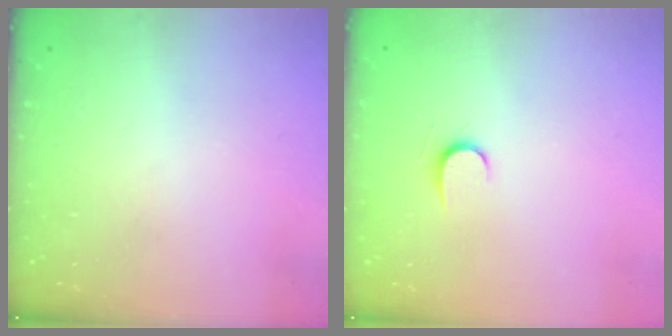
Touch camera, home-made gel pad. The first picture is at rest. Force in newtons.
{"total": 4.9, "press": 4.8, "slide": 0.5}